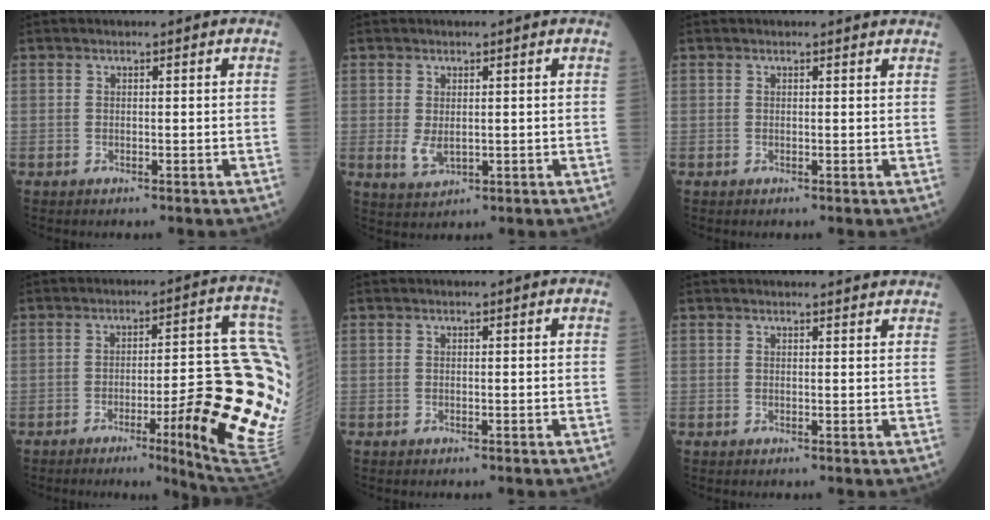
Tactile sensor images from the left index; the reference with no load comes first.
{"total": 2.8, "force": [0.0, 1.7, 2.2], "torque": [-0.046, -0.008, 0.011]}
{"total": 1.3, "force": [1.3, 0.0, -0.1], "torque": [-0.009, -0.002, 0.006]}
{"total": 20.9, "force": [-3.7, 2.2, 20.5], "torque": [-0.159, 0.011, -0.032]}
{"total": 0.0}
{"total": 4.9, "force": [4.7, 0.3, 1.0], "torque": [-0.010, 0.014, 0.043]}